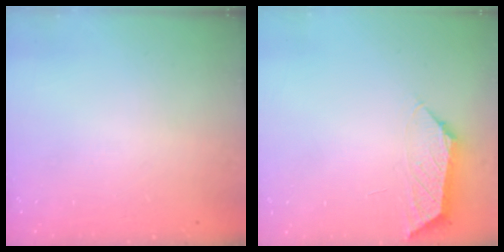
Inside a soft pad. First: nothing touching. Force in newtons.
{"total": 1.7, "press": 1.6, "slide": 0.5}